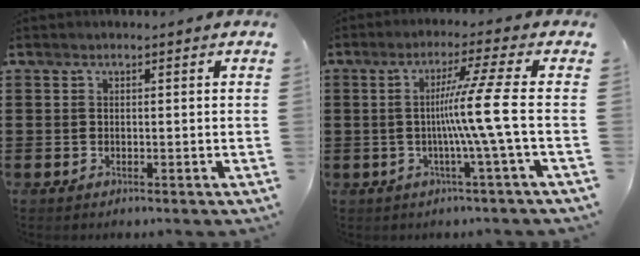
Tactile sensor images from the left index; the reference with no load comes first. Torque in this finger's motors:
{"motor_torque": [0.13, 0.09, 0.26, 0.10]}